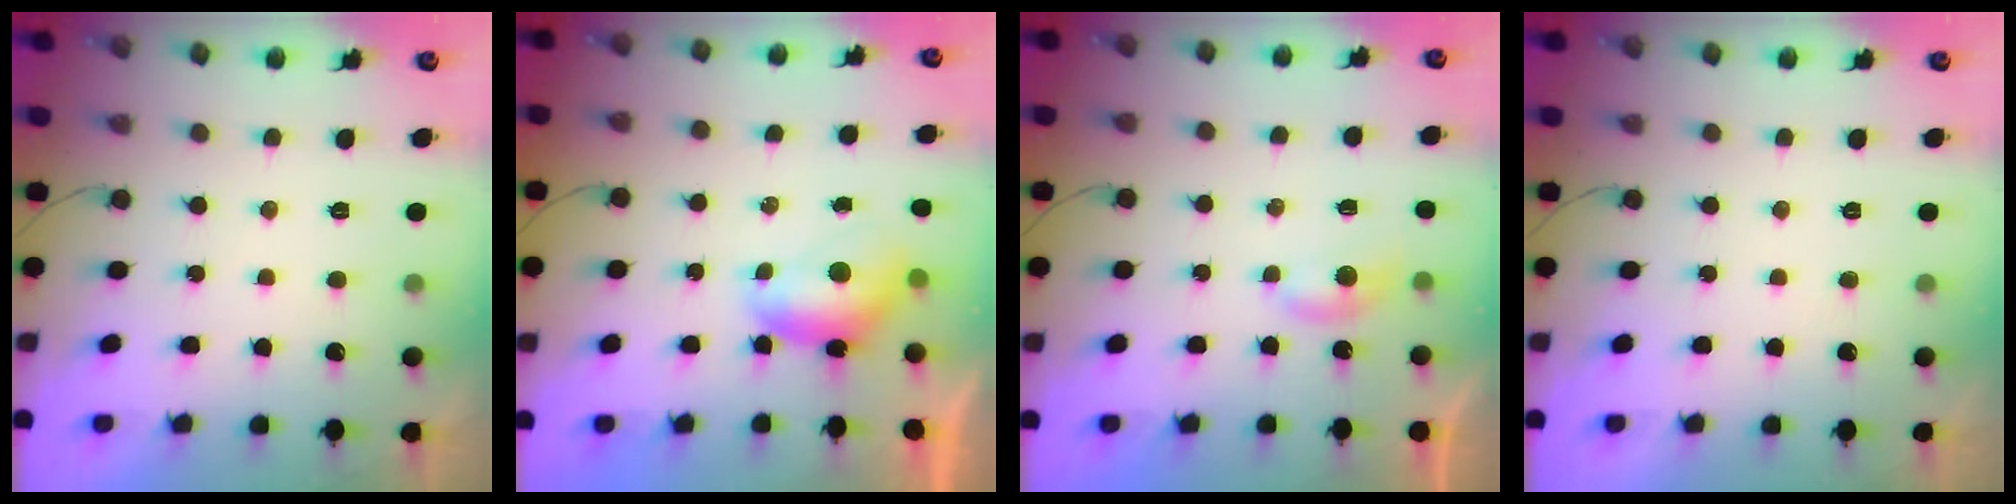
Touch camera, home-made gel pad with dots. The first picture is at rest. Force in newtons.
{"total": 7.0, "press": 6.9, "slide": 0.9}
{"total": 3.5, "press": 3.4, "slide": 0.5}
{"total": 0.0}